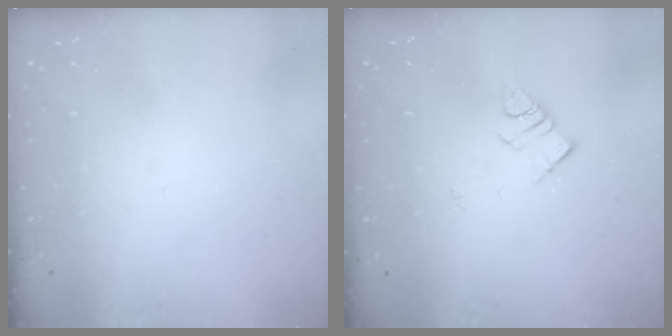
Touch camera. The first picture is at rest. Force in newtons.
{"total": 5.0, "press": 5.0, "slide": 0.2}